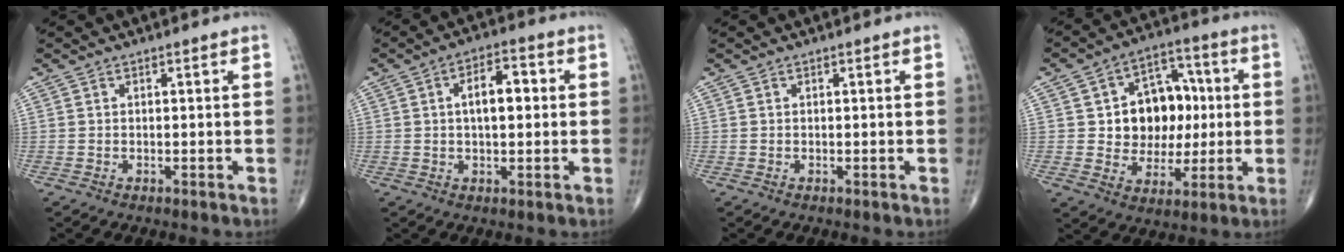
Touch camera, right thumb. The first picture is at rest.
{"total": 7.2, "force": [1.0, 3.5, 6.2], "torque": [-0.087, 0.012, 0.009]}
{"total": 0.0}
{"total": 14.5, "force": [1.3, 11.2, 9.2], "torque": [-0.077, 0.020, 0.028]}